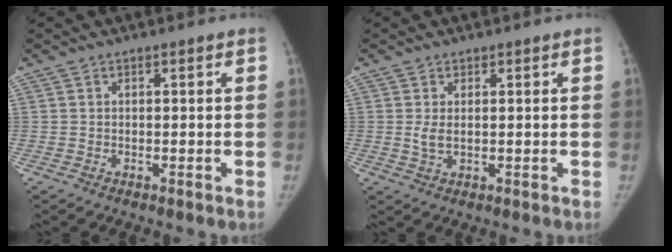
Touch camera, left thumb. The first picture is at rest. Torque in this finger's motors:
{"motor_torque": [-0.23, 0.33, 0.62, -0.02, 0.01]}